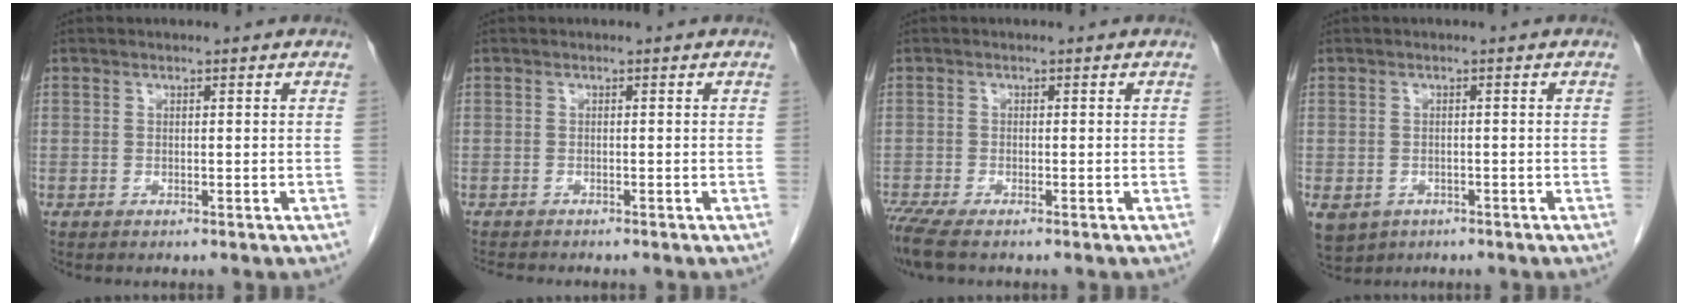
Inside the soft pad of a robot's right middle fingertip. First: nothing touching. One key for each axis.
{"total": 3.3, "fx": -3.0, "fy": 0.6, "fz": 1.3, "tx": -0.021, "ty": -0.008, "tz": -0.045}
{"total": 3.7, "fx": -3.0, "fy": 0.3, "fz": 2.2, "tx": -0.047, "ty": -0.012, "tz": -0.059}
{"total": 10.4, "fx": -4.8, "fy": 8.3, "fz": 3.9, "tx": -0.122, "ty": -0.012, "tz": -0.061}